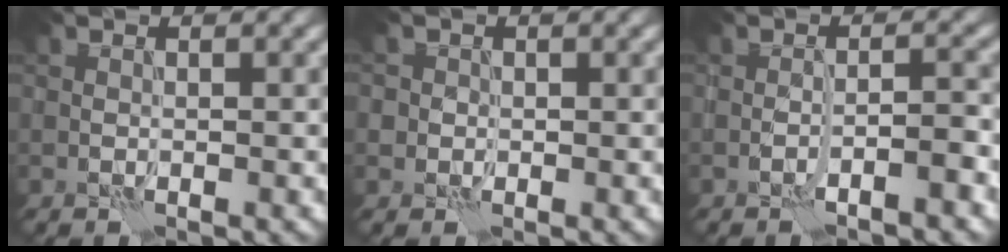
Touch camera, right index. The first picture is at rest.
{"total": 1.4, "force": [0.2, 1.4, 0.2], "torque": [0.008, 0.004, -0.004]}
{"total": 2.1, "force": [-1.5, 0.1, 1.5], "torque": [-0.022, 0.012, -0.029]}